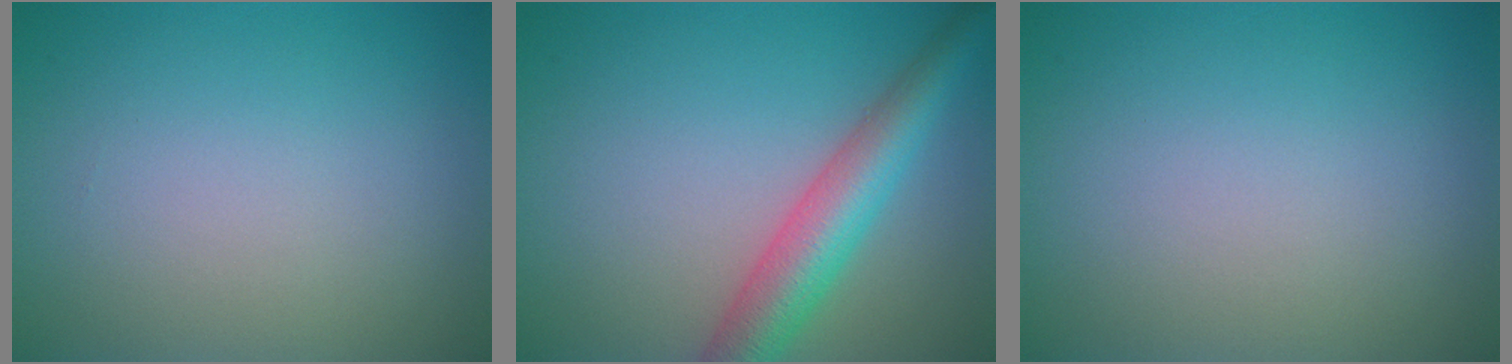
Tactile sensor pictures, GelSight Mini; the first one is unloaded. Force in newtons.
{"total": 5.5, "press": 5.5, "slide": 0.2}
{"total": 0.0}